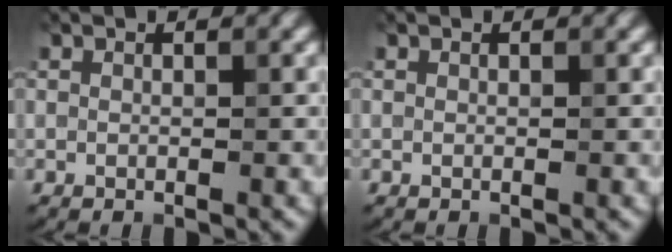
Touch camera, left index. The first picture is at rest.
{"total": 0.0}